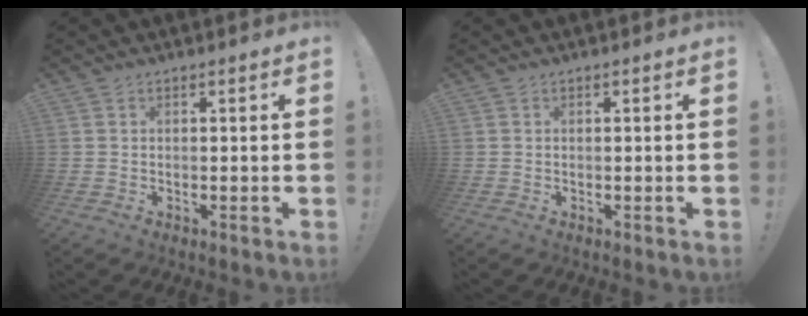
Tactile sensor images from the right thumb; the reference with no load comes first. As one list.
[{"total": 0.0}]